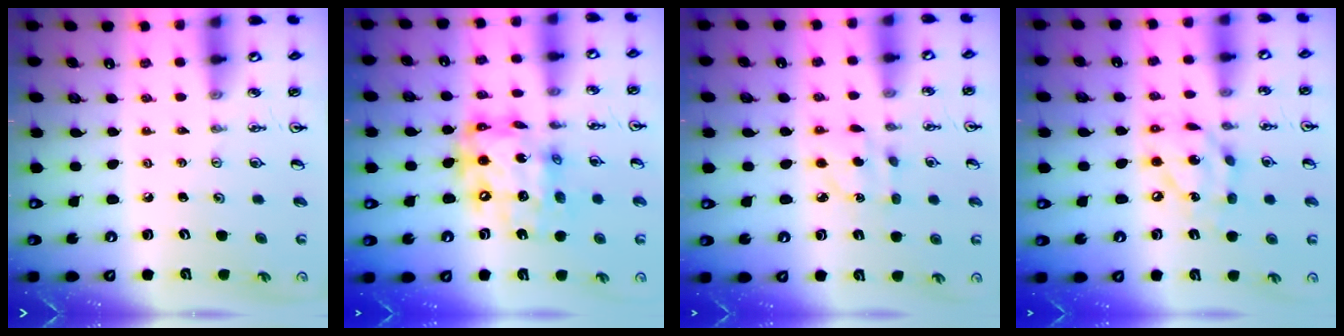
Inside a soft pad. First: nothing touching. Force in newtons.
{"total": 15.1, "press": 15.1, "slide": 0.9}
{"total": 4.0, "press": 4.0, "slide": 0.4}
{"total": 13.4, "press": 13.4, "slide": 1.3}